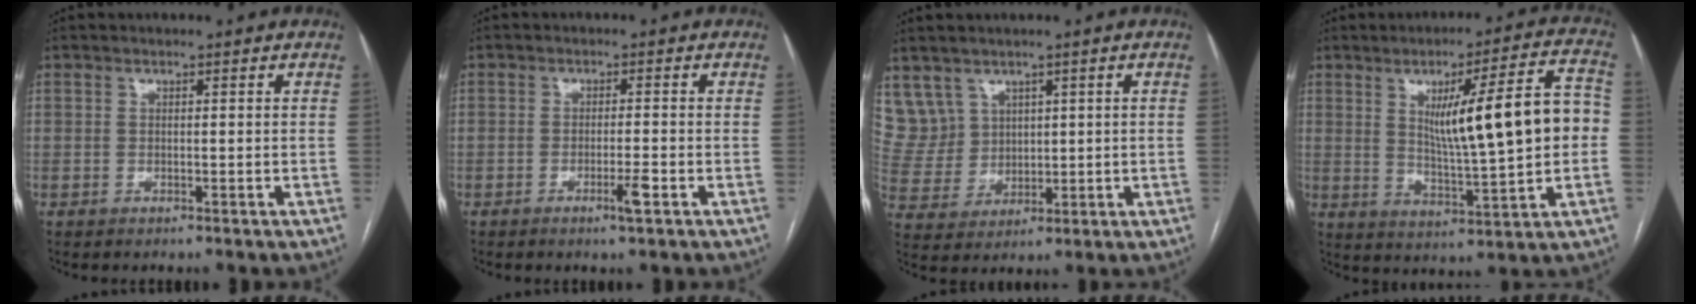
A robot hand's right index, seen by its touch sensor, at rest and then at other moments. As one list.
[{"total": 2.7, "force": [-1.4, 0.1, 2.3], "torque": [-0.037, -0.003, -0.023]}, {"total": 7.4, "force": [4.2, 6.1, 0.4], "torque": [-0.018, 0.027, 0.104]}, {"total": 15.6, "force": [1.6, 1.6, 15.5], "torque": [-0.229, 0.021, 0.032]}]